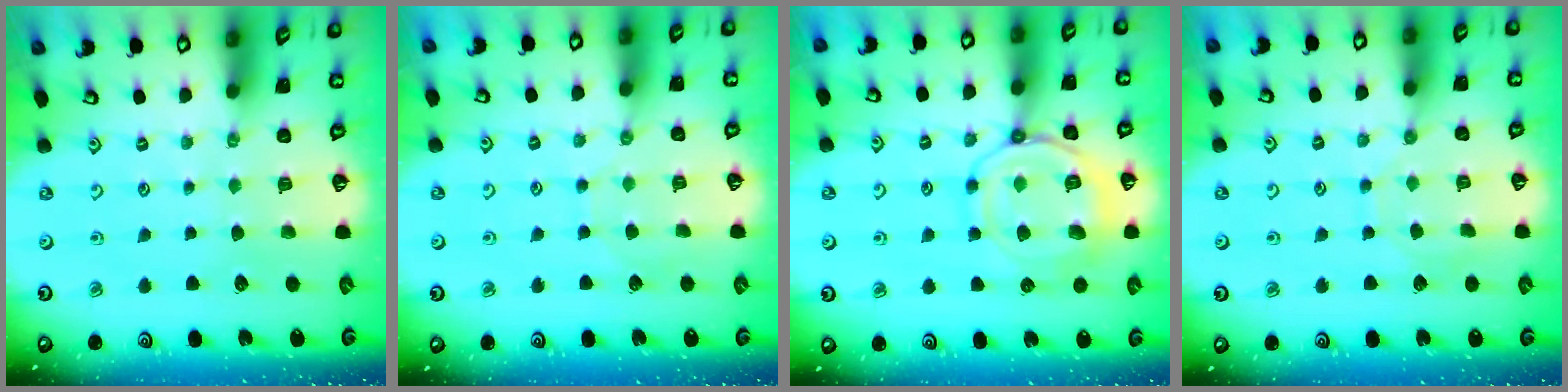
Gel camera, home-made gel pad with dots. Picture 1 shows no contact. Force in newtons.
{"total": 2.8, "press": 2.8, "slide": 0.3}
{"total": 13.9, "press": 13.9, "slide": 1.4}
{"total": 7.7, "press": 7.7, "slide": 0.7}